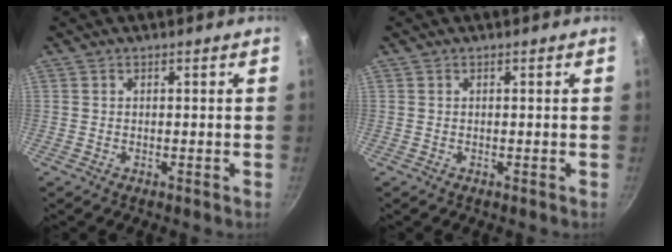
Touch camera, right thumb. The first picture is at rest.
{"total": 0.0}